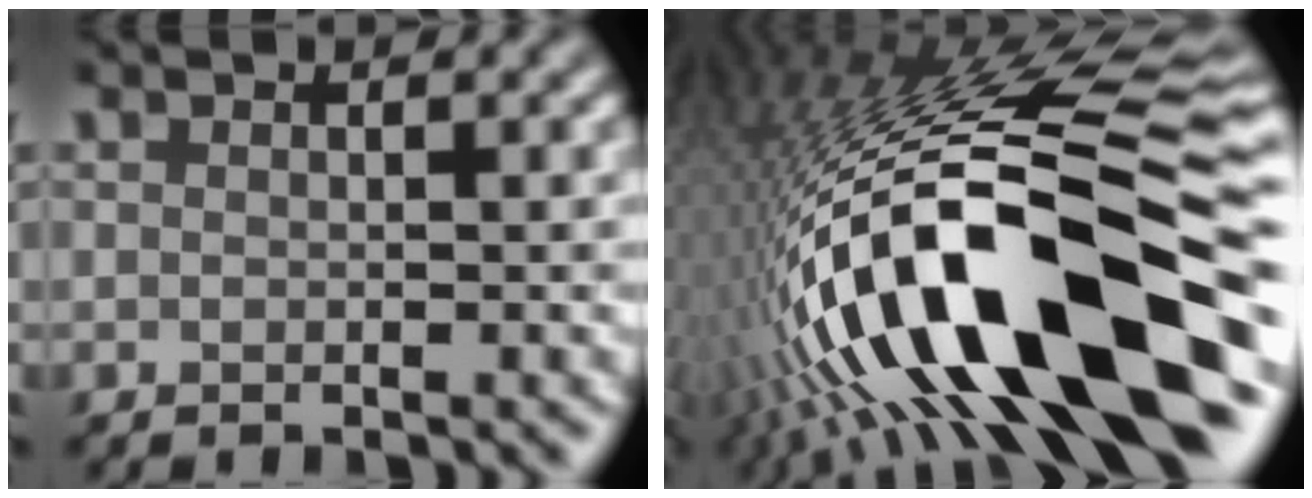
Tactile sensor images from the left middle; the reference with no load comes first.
{"total": 18.1, "force": [-5.7, 5.5, 16.3], "torque": [-0.284, 0.040, -0.101]}